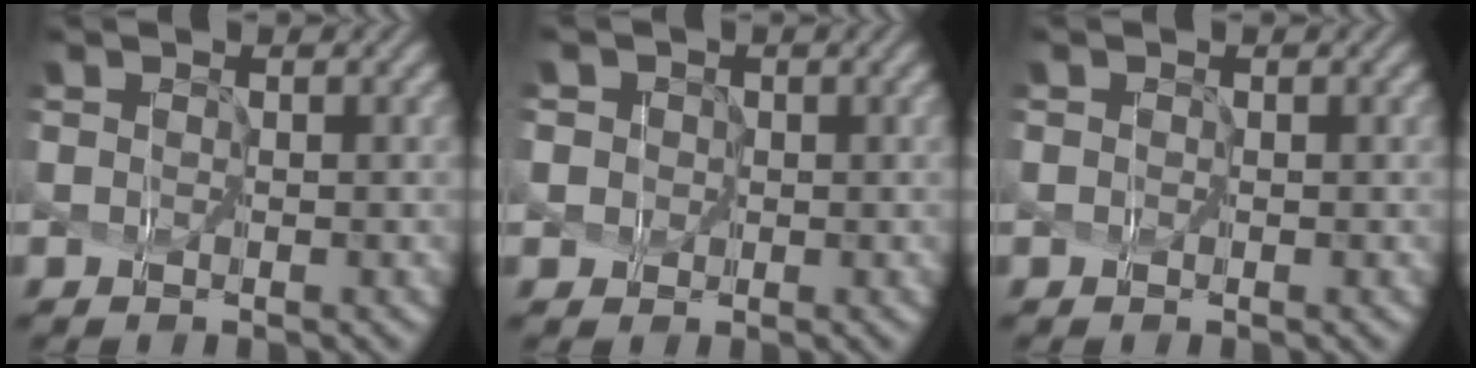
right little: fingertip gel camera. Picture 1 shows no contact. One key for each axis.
{"total": 5.2, "fx": 0.8, "fy": 5.0, "fz": 1.5, "tx": -0.046, "ty": 0.037, "tz": -0.007}
{"total": 0.6, "fx": 0.1, "fy": 0.5, "fz": 0.2, "tx": 0.003, "ty": 0.005, "tz": -0.003}